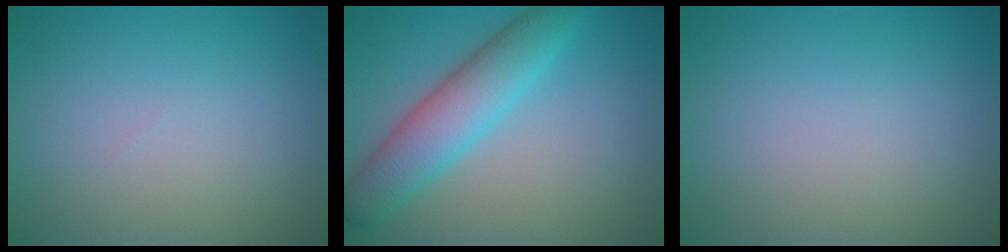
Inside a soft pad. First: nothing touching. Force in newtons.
{"total": 5.5, "press": 5.5, "slide": 0.2}
{"total": 0.0}